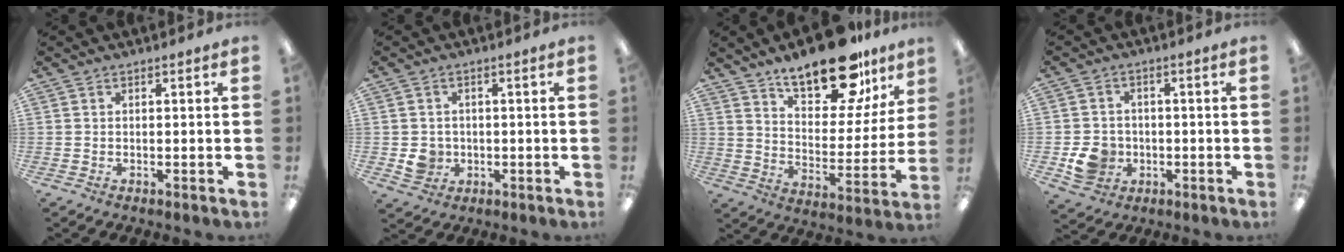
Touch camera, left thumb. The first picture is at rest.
{"total": 4.2, "force": [-0.5, 4.0, 1.2], "torque": [-0.008, 0.002, -0.008]}
{"total": 20.2, "force": [15.0, 8.0, 10.9], "torque": [-0.168, -0.090, 0.254]}
{"total": 6.8, "force": [-2.0, 6.0, 2.6], "torque": [-0.049, 0.008, -0.033]}